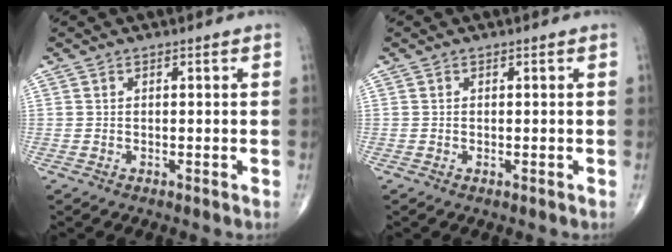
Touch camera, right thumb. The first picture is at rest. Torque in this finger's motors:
{"motor_torque": [0.19, 0.59, -0.23, -0.30, 0.02]}